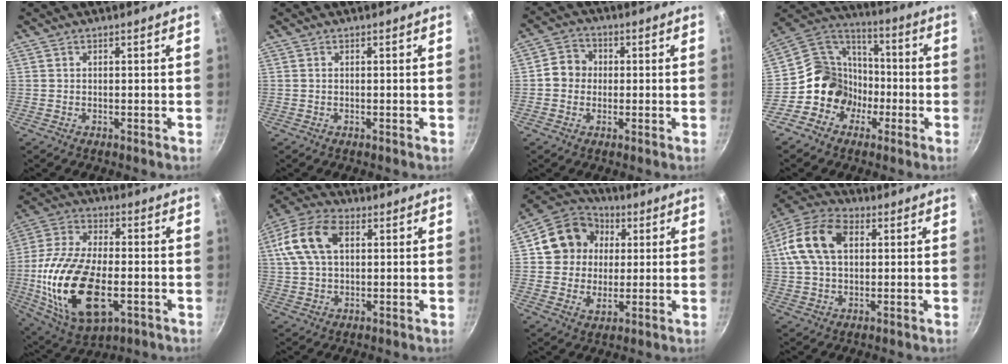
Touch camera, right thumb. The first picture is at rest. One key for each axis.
{"total": 0.0}
{"total": 5.4, "fx": 0.0, "fy": 5.0, "fz": 2.2, "tx": -0.008, "ty": 0.012, "tz": -0.016}
{"total": 12.7, "fx": -4.2, "fy": 11.3, "fz": 3.8, "tx": -0.011, "ty": 0.054, "tz": -0.089}
{"total": 23.1, "fx": -4.6, "fy": 12.1, "fz": 19.1, "tx": -0.383, "ty": 0.011, "tz": -0.076}
{"total": 12.8, "fx": 3.3, "fy": 8.0, "fz": 9.4, "tx": -0.175, "ty": 0.016, "tz": 0.048}
{"total": 13.7, "fx": 3.3, "fy": 11.7, "fz": 6.2, "tx": -0.082, "ty": 0.006, "tz": 0.042}
{"total": 14.1, "fx": 3.0, "fy": 9.2, "fz": 10.2, "tx": -0.181, "ty": 0.020, "tz": 0.040}